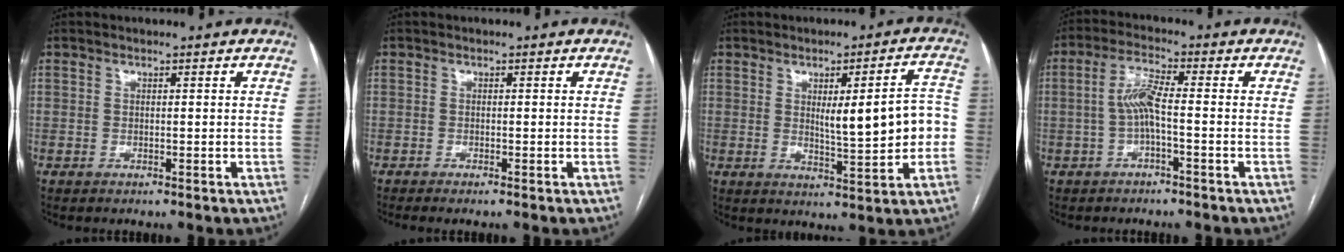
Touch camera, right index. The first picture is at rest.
{"total": 1.1, "force": [-0.9, -0.2, 0.6], "torque": [-0.011, -0.003, -0.018]}
{"total": 9.8, "force": [-0.1, 1.8, 9.6], "torque": [-0.129, 0.012, 0.005]}
{"total": 4.8, "force": [-0.7, 0.5, 4.8], "torque": [-0.097, 0.015, -0.012]}